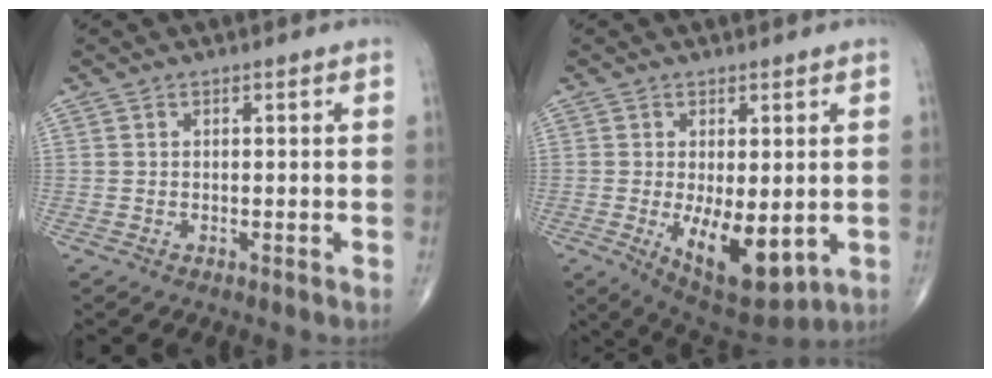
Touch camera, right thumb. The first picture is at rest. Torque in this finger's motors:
{"motor_torque": [1.72, 1.63, 0.29, -0.38, 0.33]}